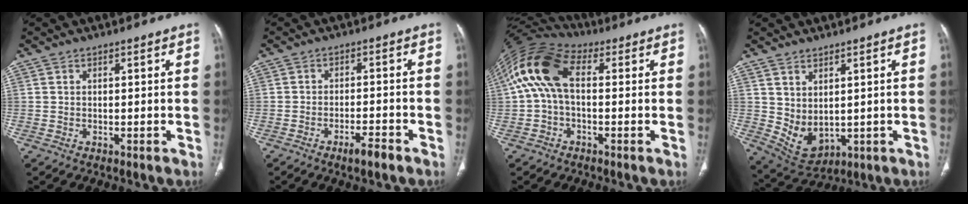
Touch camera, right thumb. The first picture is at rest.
{"total": 4.2, "force": [-2.8, 0.9, 2.9], "torque": [-0.052, 0.015, -0.047]}
{"total": 12.7, "force": [1.4, 7.4, 10.2], "torque": [-0.211, 0.038, 0.012]}
{"total": 6.7, "force": [1.1, 4.1, 5.1], "torque": [-0.080, -0.016, 0.050]}